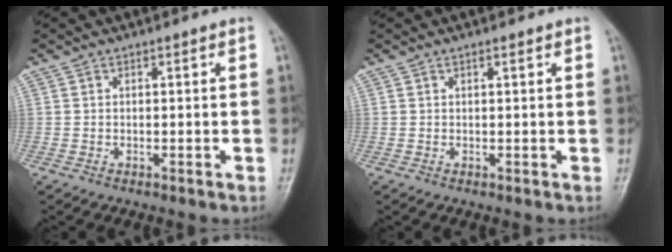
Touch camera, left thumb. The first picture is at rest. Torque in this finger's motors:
{"motor_torque": [-0.49, -0.15, -0.30, -0.24, 0.00]}